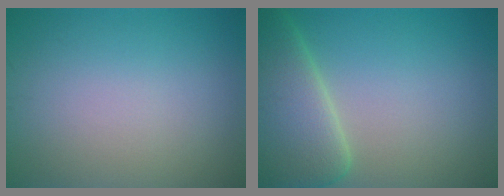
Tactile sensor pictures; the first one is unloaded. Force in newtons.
{"total": 7.9, "press": 7.9, "slide": 0.4}